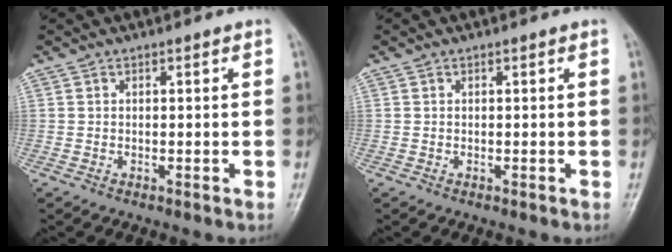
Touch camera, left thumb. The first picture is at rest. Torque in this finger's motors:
{"motor_torque": [-0.06, 0.06, 0.00, 0.00, 0.00]}